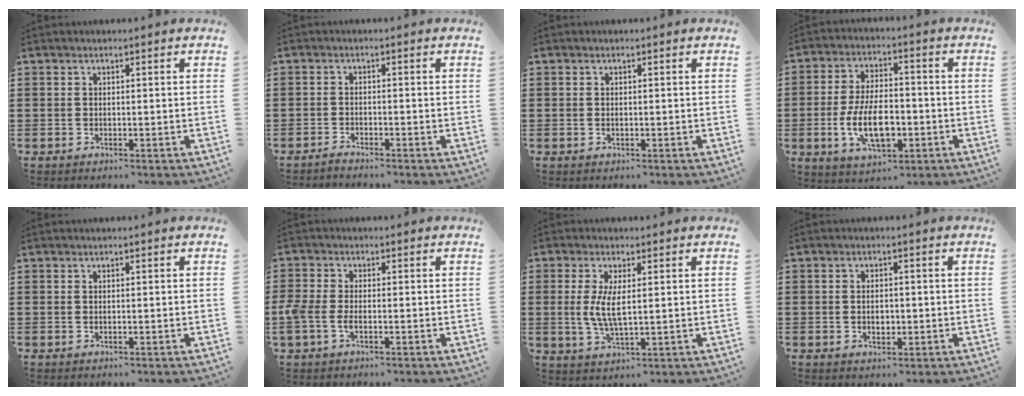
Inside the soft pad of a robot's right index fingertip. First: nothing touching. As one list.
[{"total": 1.2, "force": [-1.2, -0.1, 0.0], "torque": [-0.002, 0.006, -0.024]}, {"total": 0.0}, {"total": 9.7, "force": [-2.5, 4.7, 8.1], "torque": [-0.167, -0.007, -0.049]}, {"total": 0.0}, {"total": 2.9, "force": [-1.1, 1.2, 2.4], "torque": [-0.055, -0.001, -0.024]}, {"total": 5.3, "force": [0.6, 1.9, 4.9], "torque": [-0.108, 0.000, 0.004]}, {"total": 2.4, "force": [-0.3, 1.3, 2.0], "torque": [-0.029, 0.001, -0.007]}]